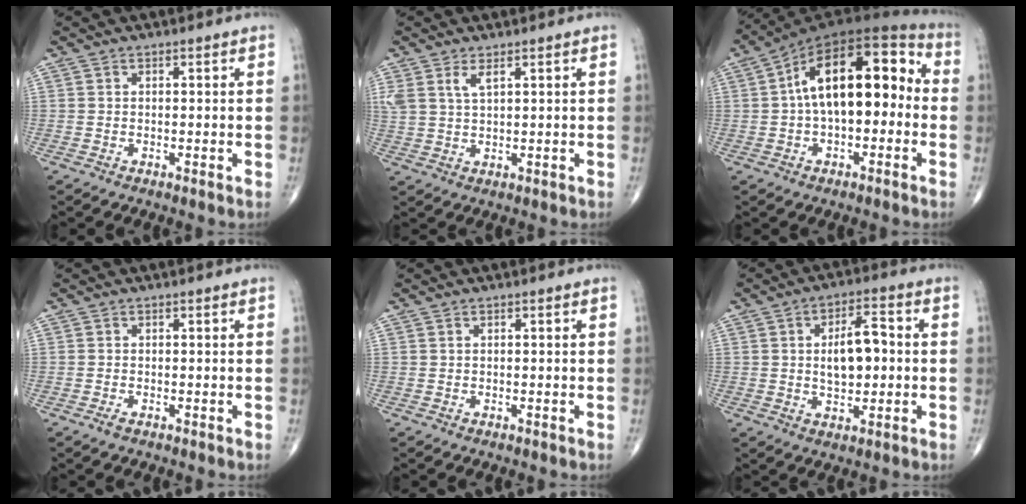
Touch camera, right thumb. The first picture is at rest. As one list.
[{"total": 3.7, "force": [2.0, 1.4, 2.8], "torque": [-0.064, -0.002, 0.048]}, {"total": 18.8, "force": [0.8, 9.8, 16.0], "torque": [-0.233, 0.049, 0.000]}, {"total": 0.7, "force": [-0.5, 0.1, 0.5], "torque": [-0.015, 0.000, -0.012]}, {"total": 0.0}, {"total": 8.9, "force": [0.4, 4.6, 7.7], "torque": [-0.109, 0.012, 0.006]}]